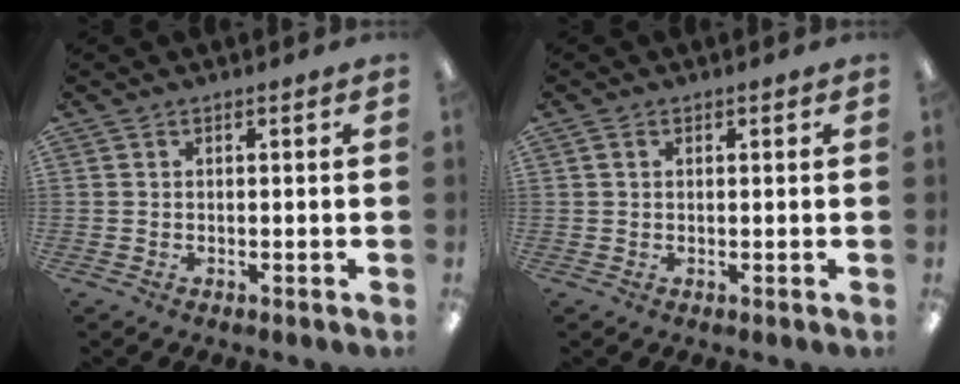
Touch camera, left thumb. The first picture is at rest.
{"total": 1.1, "force": [0.4, 0.7, 0.8], "torque": [-0.017, 0.005, 0.006]}